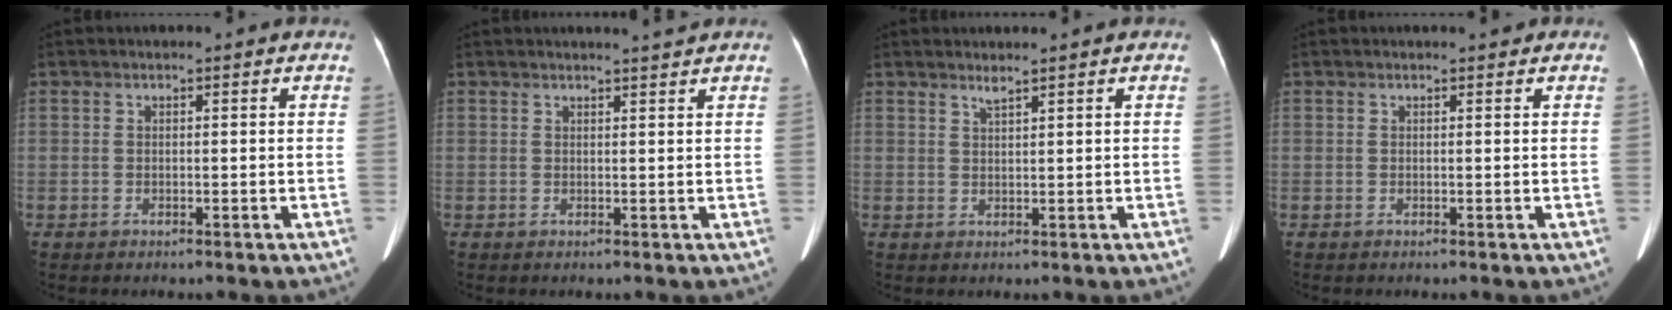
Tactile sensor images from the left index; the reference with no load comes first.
{"total": 1.7, "force": [1.6, -0.7, 0.3], "torque": [-0.011, -0.008, 0.025]}
{"total": 1.1, "force": [0.9, -0.3, 0.4], "torque": [-0.014, -0.003, 0.023]}
{"total": 1.0, "force": [0.8, 0.3, 0.5], "torque": [-0.008, 0.002, 0.010]}